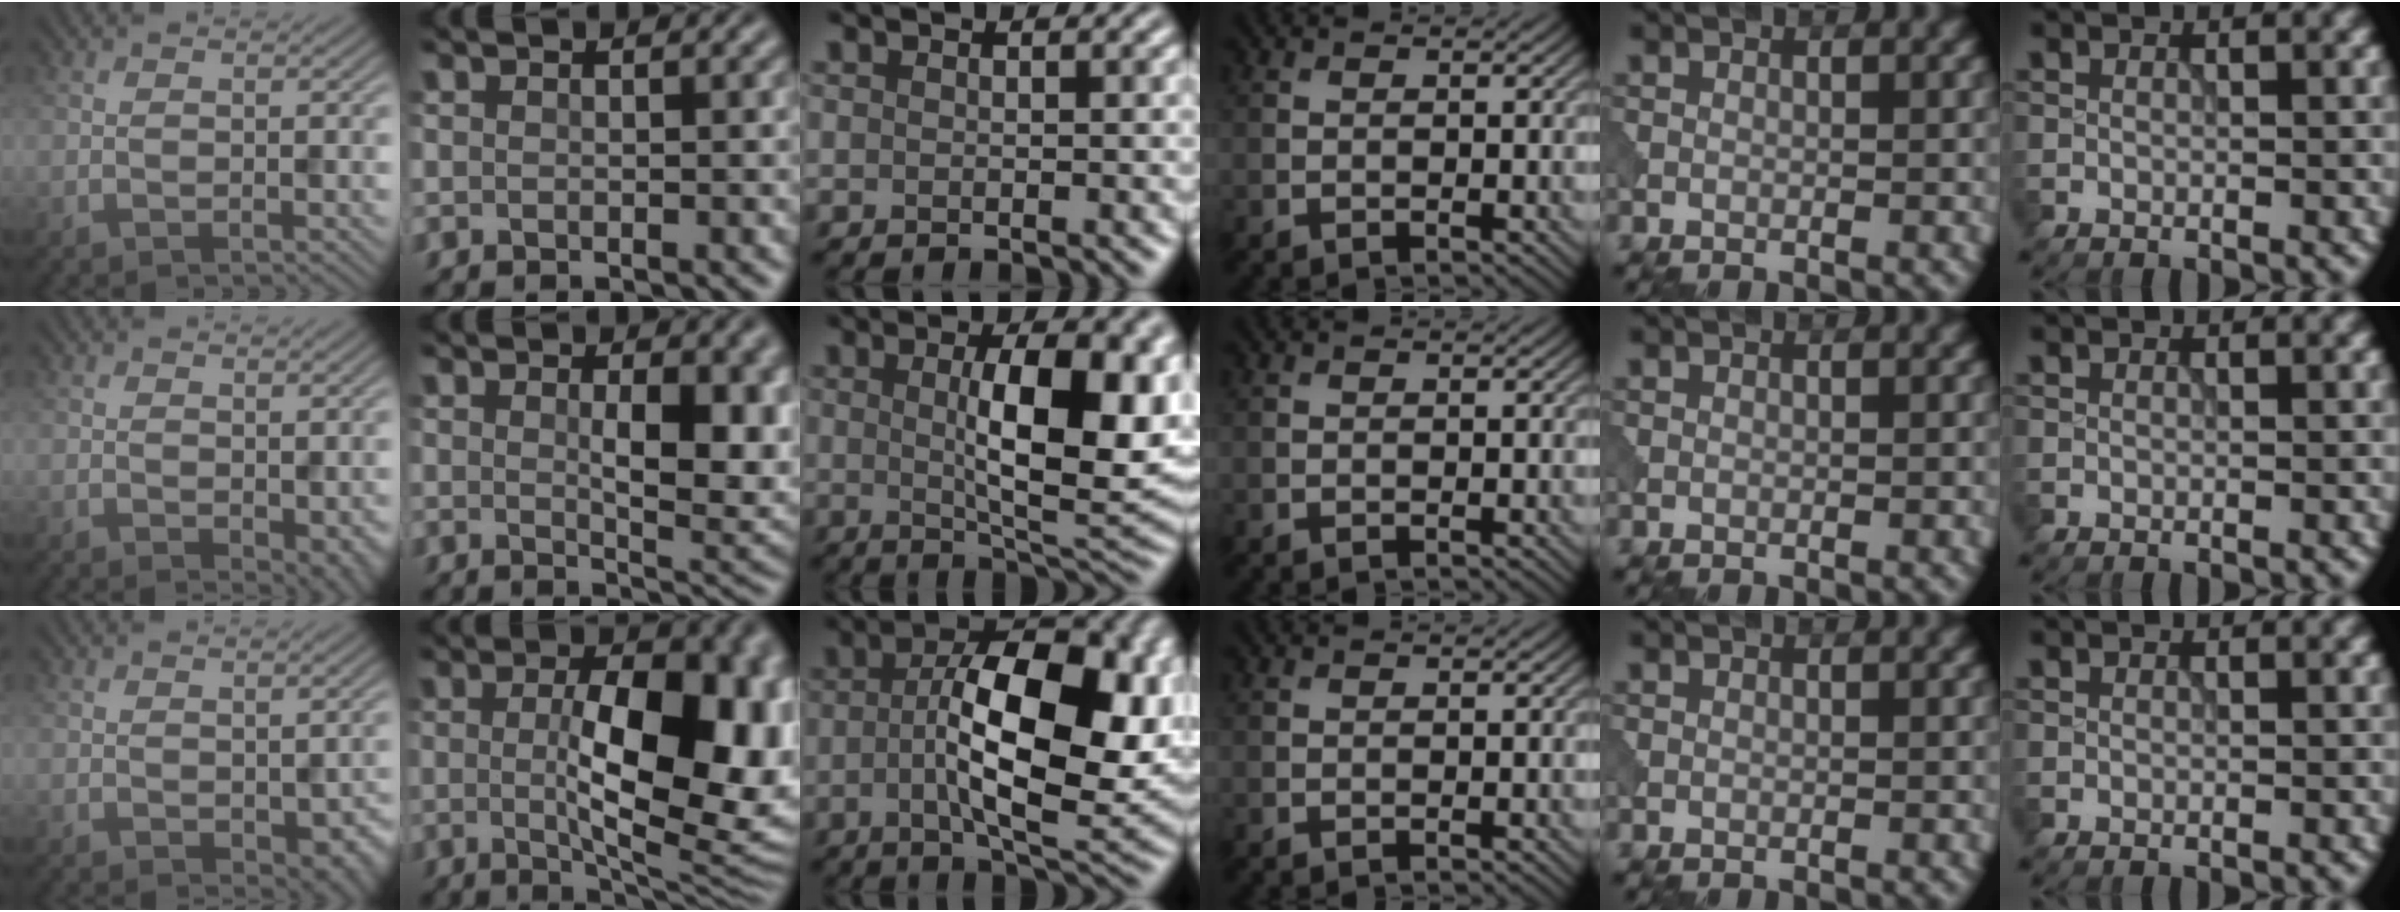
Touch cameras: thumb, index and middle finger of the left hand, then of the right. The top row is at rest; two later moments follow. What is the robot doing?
{"motion": "pour", "object": "beaker"}